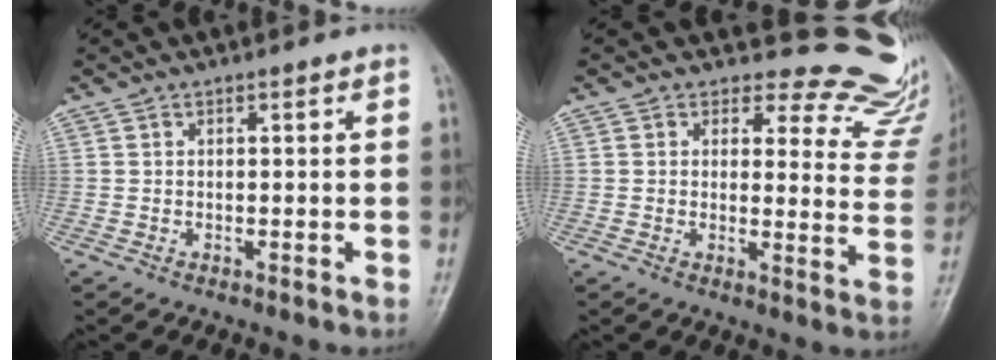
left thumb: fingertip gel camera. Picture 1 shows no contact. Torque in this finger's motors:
{"motor_torque": [-0.08, 0.27, -0.60, -0.26, 0.00]}